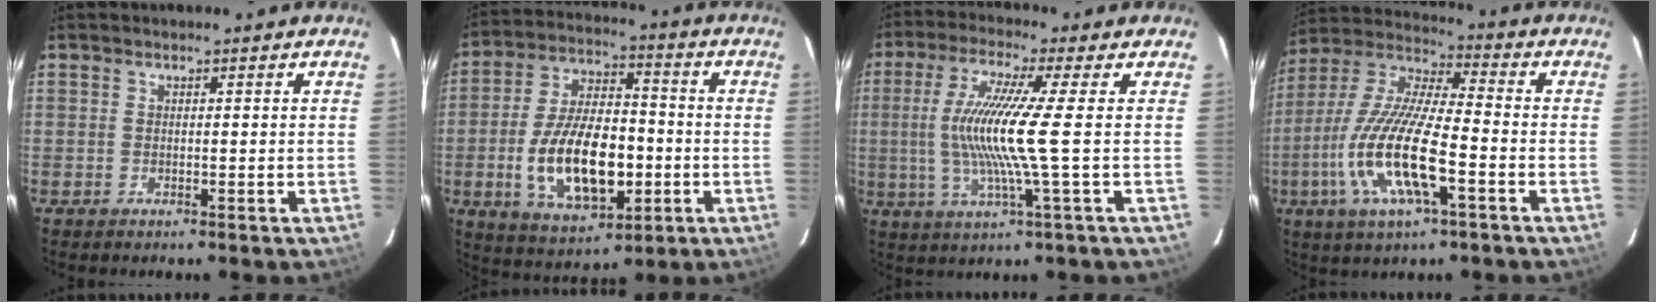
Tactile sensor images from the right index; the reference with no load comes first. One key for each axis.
{"total": 18.0, "fx": -4.1, "fy": 9.0, "fz": 15.1, "tx": -0.296, "ty": 0.003, "tz": -0.054}
{"total": 12.1, "fx": -0.4, "fy": -1.5, "fz": 12.0, "tx": -0.236, "ty": -0.009, "tz": -0.004}
{"total": 17.7, "fx": -6.0, "fy": 4.2, "fz": 16.1, "tx": -0.337, "ty": -0.015, "tz": -0.121}